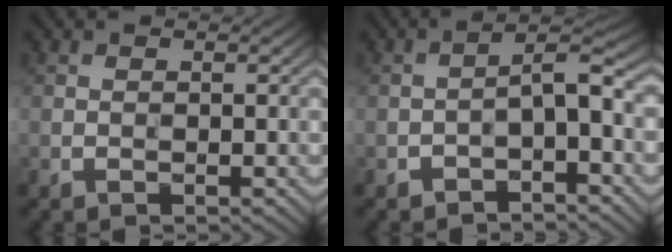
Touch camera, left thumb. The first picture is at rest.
{"total": 3.9, "force": [-1.8, 1.3, 3.2], "torque": [-0.049, 0.014, -0.037]}